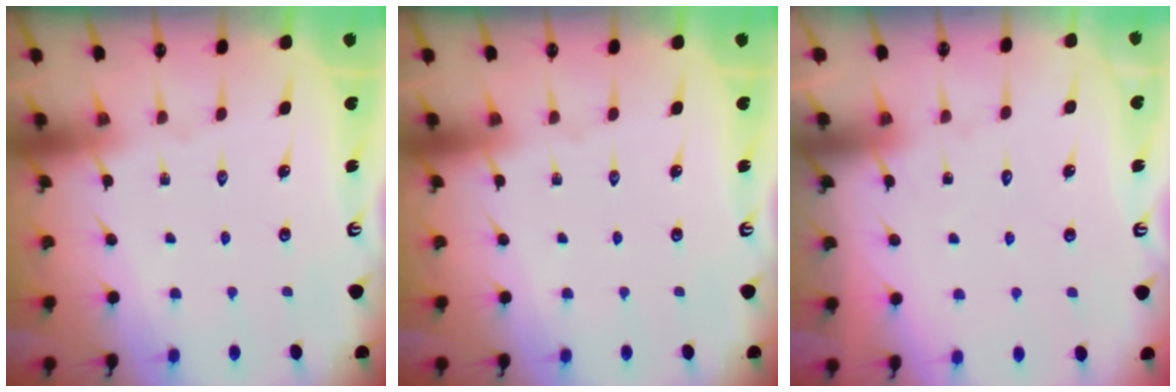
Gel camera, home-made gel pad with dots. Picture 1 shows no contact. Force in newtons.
{"total": 0.0}
{"total": 7.5, "press": 7.5, "slide": 0.5}